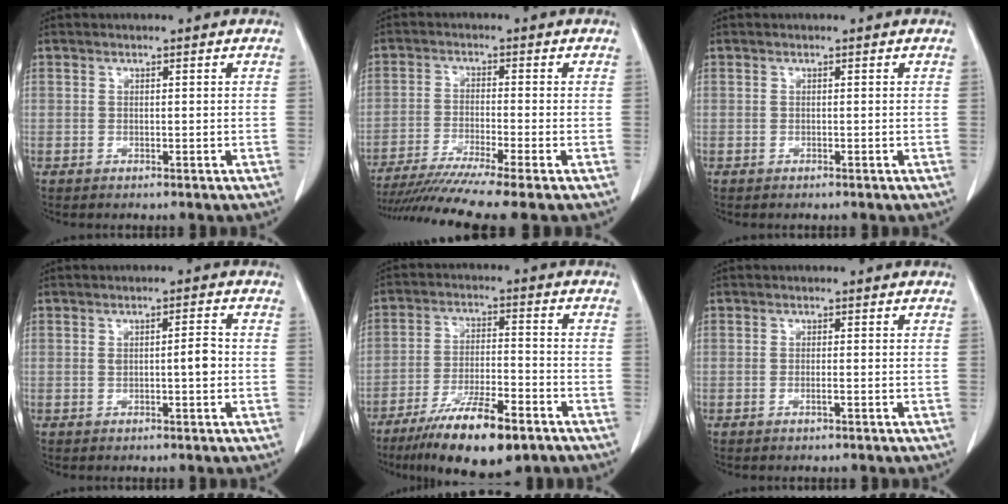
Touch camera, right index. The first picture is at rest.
{"total": 10.8, "force": [-8.9, -1.7, 6.0], "torque": [-0.083, -0.030, -0.144]}
{"total": 0.0}
{"total": 2.9, "force": [-0.2, 0.6, 2.9], "torque": [-0.048, 0.003, -0.001]}
{"total": 13.5, "force": [-9.0, 2.8, 9.7], "torque": [-0.171, -0.023, -0.153]}
{"total": 0.9, "force": [-0.4, 0.0, 0.8], "torque": [-0.019, -0.001, -0.006]}